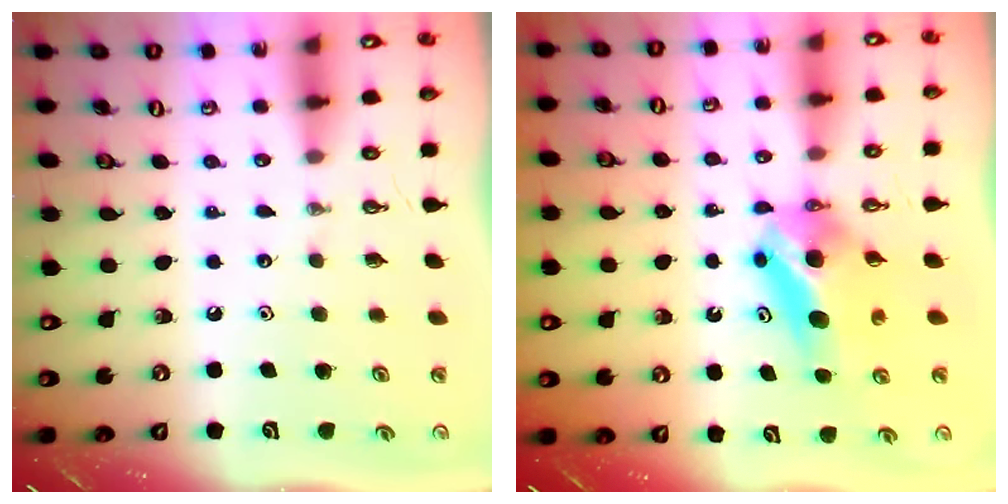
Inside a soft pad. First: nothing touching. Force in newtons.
{"total": 6.5, "press": 6.2, "slide": 1.9}